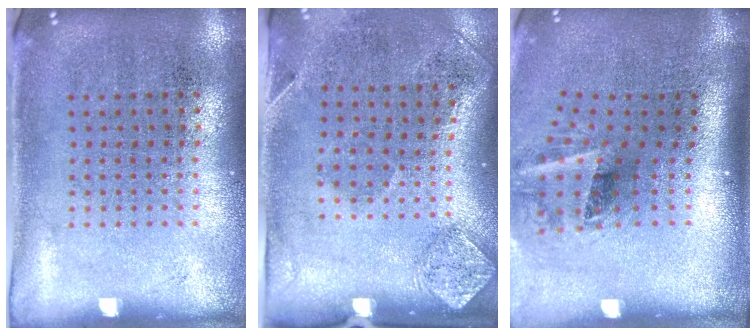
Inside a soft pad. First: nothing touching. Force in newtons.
{"total": 1.9, "press": 1.1, "slide": 1.5}
{"total": 2.0, "press": 1.3, "slide": 1.6}